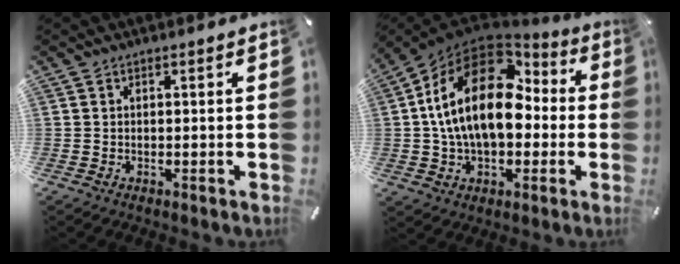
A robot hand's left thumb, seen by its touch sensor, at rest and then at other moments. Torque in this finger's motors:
{"motor_torque": [2.37, 2.64, 2.77, 0.00, 0.78]}